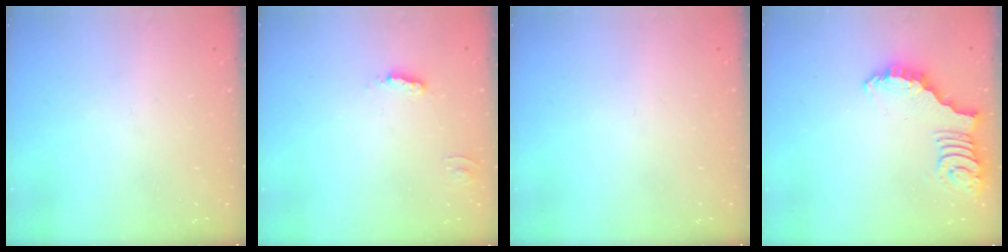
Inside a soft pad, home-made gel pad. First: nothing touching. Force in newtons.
{"total": 4.1, "press": 4.1, "slide": 0.3}
{"total": 0.0}
{"total": 2.6, "press": 2.5, "slide": 0.5}